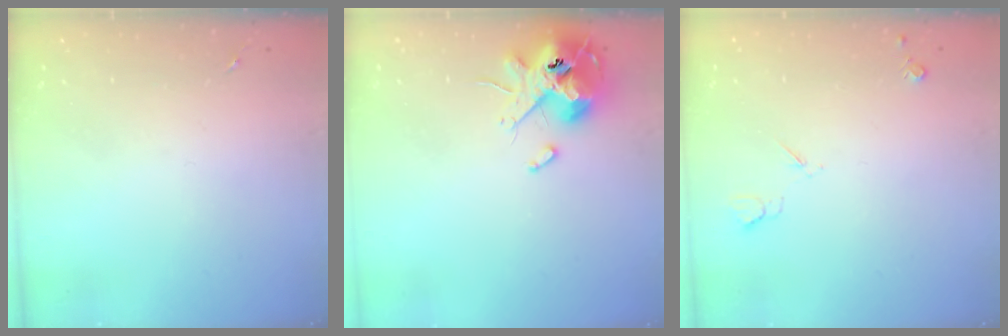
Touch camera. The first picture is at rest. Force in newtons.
{"total": 13.1, "press": 12.9, "slide": 2.1}
{"total": 4.1, "press": 4.0, "slide": 0.7}